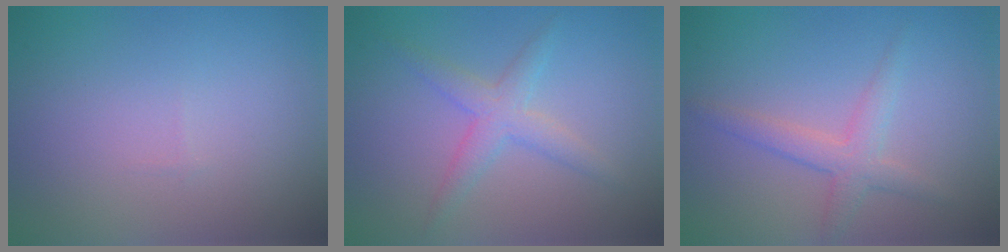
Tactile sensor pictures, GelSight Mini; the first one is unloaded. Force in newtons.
{"total": 2.8, "press": 2.8, "slide": 0.1}
{"total": 2.6, "press": 2.6, "slide": 0.1}